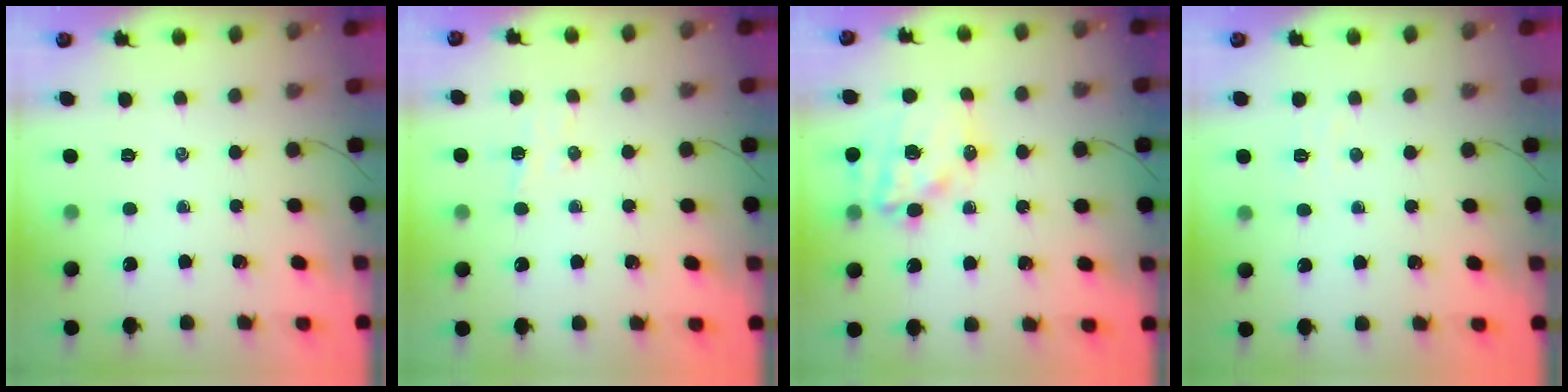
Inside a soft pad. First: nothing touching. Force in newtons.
{"total": 5.4, "press": 5.3, "slide": 1.2}
{"total": 14.1, "press": 13.8, "slide": 3.3}
{"total": 2.5, "press": 2.4, "slide": 0.8}